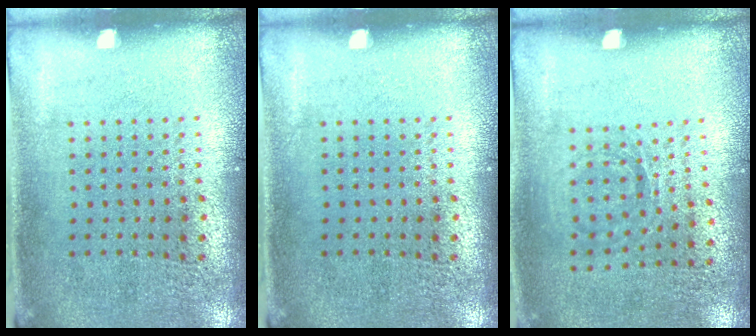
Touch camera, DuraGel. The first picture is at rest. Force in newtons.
{"total": 0.0}
{"total": 0.9, "press": 0.8, "slide": 0.4}